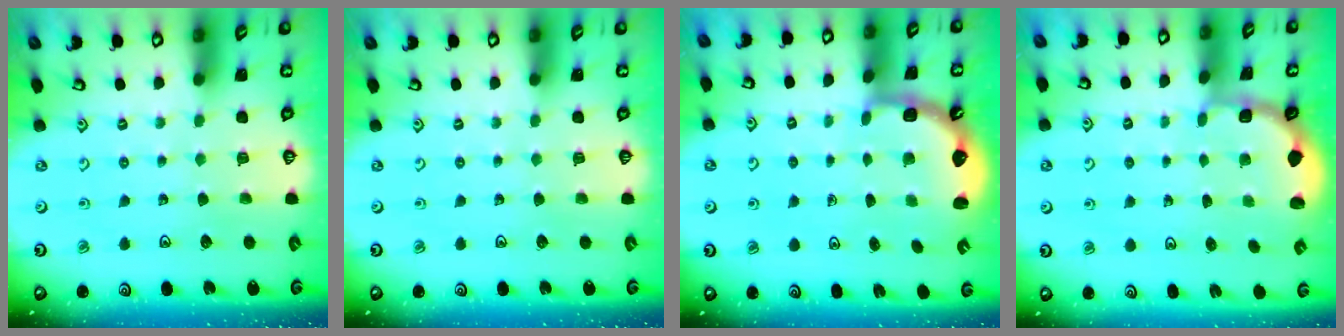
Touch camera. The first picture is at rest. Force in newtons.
{"total": 0.0}
{"total": 2.5, "press": 2.1, "slide": 1.3}
{"total": 2.0, "press": 1.8, "slide": 0.7}